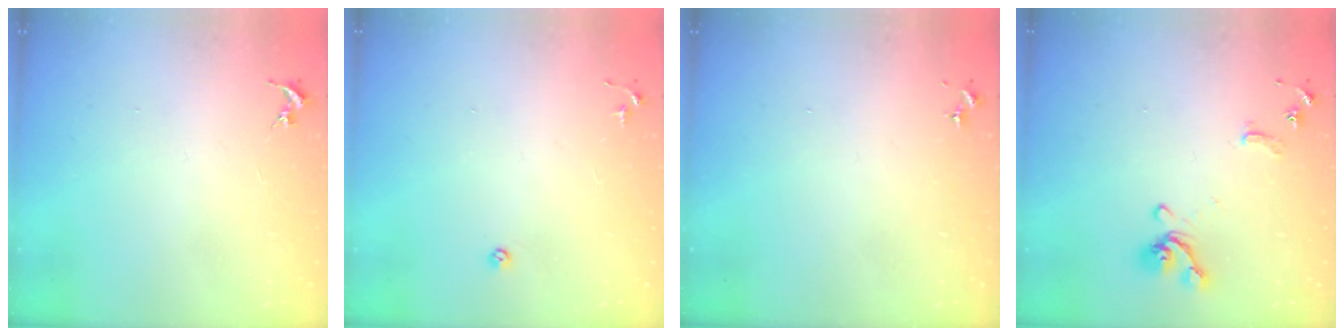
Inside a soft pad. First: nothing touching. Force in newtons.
{"total": 3.4, "press": 3.3, "slide": 0.7}
{"total": 0.0}
{"total": 11.5, "press": 11.4, "slide": 1.6}